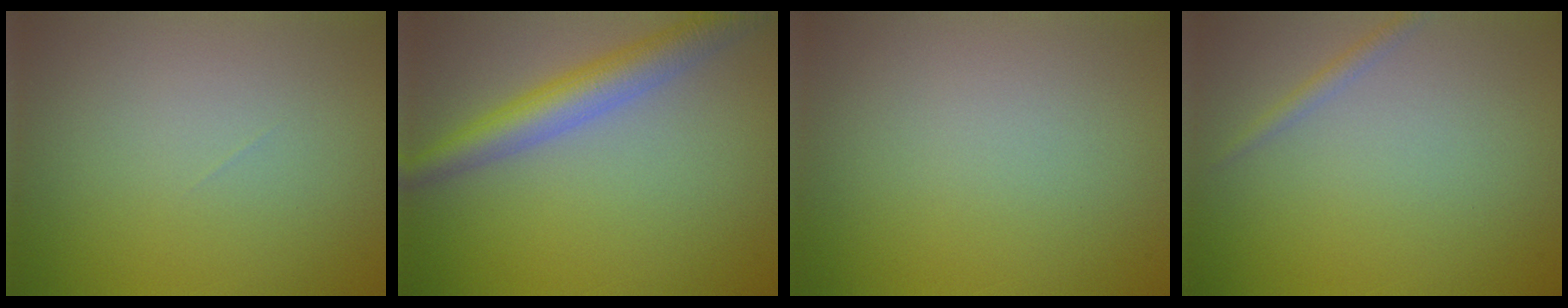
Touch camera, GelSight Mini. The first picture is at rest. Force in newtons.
{"total": 5.0, "press": 5.0, "slide": 0.2}
{"total": 0.0}
{"total": 1.0, "press": 1.0, "slide": 0.0}